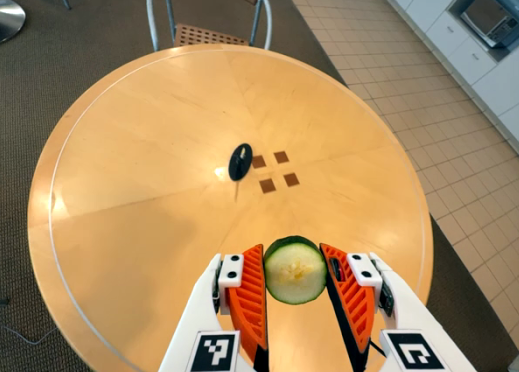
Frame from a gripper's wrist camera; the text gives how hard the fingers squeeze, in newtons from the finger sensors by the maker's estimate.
{"total": 7.9, "left": 7.8, "right": 8.1}